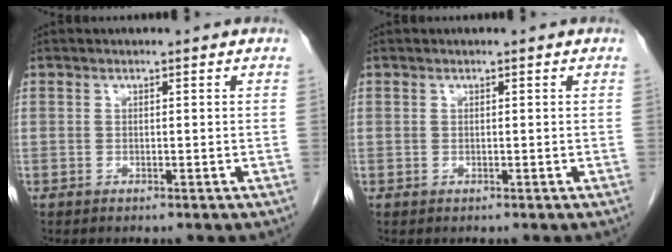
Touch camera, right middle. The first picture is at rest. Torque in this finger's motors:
{"motor_torque": [-0.04, 0.05, 0.02, -0.01]}